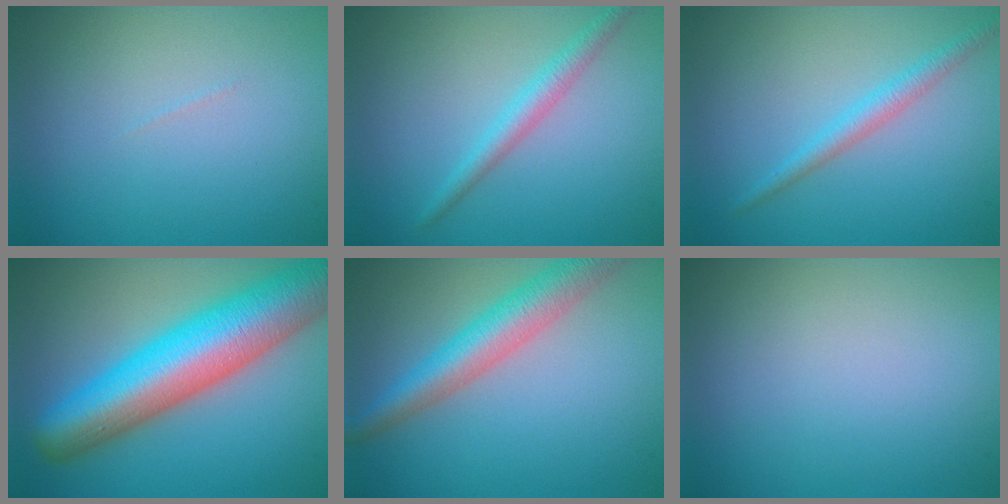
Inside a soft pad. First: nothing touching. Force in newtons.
{"total": 2.2, "press": 2.2, "slide": 0.0}
{"total": 2.0, "press": 2.0, "slide": 0.1}
{"total": 12.1, "press": 12.1, "slide": 0.4}
{"total": 5.3, "press": 5.3, "slide": 0.2}
{"total": 0.0}